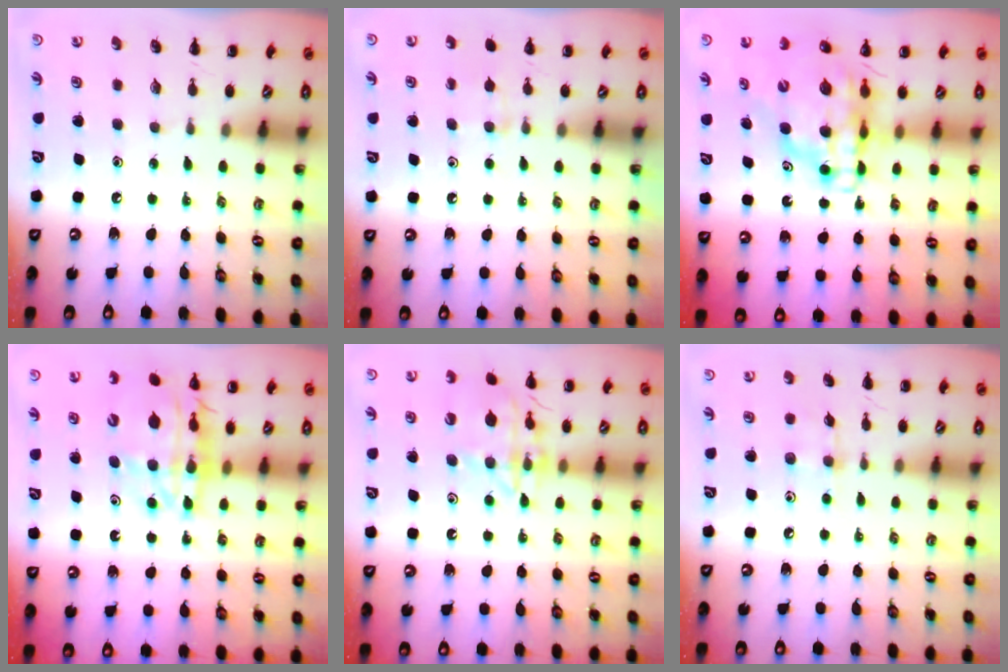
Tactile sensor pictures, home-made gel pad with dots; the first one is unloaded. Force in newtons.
{"total": 6.7, "press": 6.4, "slide": 1.8}
{"total": 13.6, "press": 13.0, "slide": 4.0}
{"total": 16.8, "press": 16.4, "slide": 4.1}
{"total": 16.4, "press": 16.3, "slide": 2.0}
{"total": 4.0, "press": 3.7, "slide": 1.4}